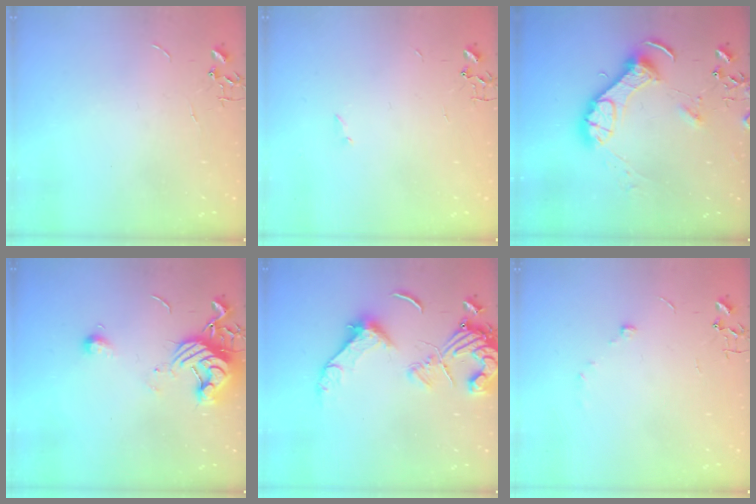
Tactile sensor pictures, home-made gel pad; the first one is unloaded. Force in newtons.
{"total": 0.8, "press": 0.8, "slide": 0.2}
{"total": 12.3, "press": 12.1, "slide": 1.6}
{"total": 12.6, "press": 12.5, "slide": 0.9}
{"total": 14.4, "press": 14.3, "slide": 1.9}
{"total": 6.4, "press": 6.3, "slide": 0.7}